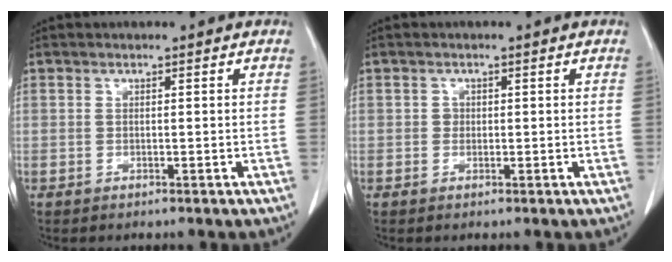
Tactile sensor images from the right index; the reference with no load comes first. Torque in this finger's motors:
{"motor_torque": [-0.04, 0.03, 0.00, 0.00]}